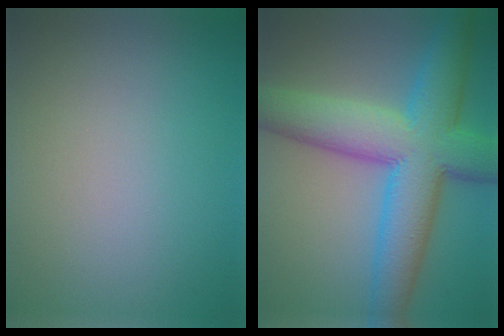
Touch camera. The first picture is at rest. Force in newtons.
{"total": 11.1, "press": 11.1, "slide": 0.1}